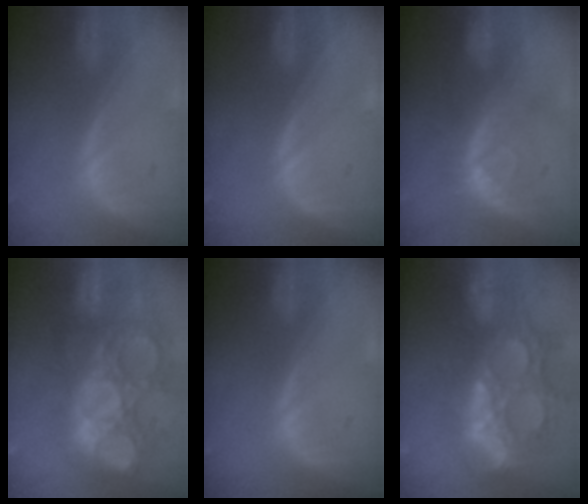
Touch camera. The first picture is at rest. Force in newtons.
{"total": 0.0}
{"total": 8.1, "press": 7.2, "slide": 3.7}
{"total": 14.4, "press": 12.7, "slide": 6.8}
{"total": 0.0}
{"total": 14.8, "press": 12.1, "slide": 8.4}